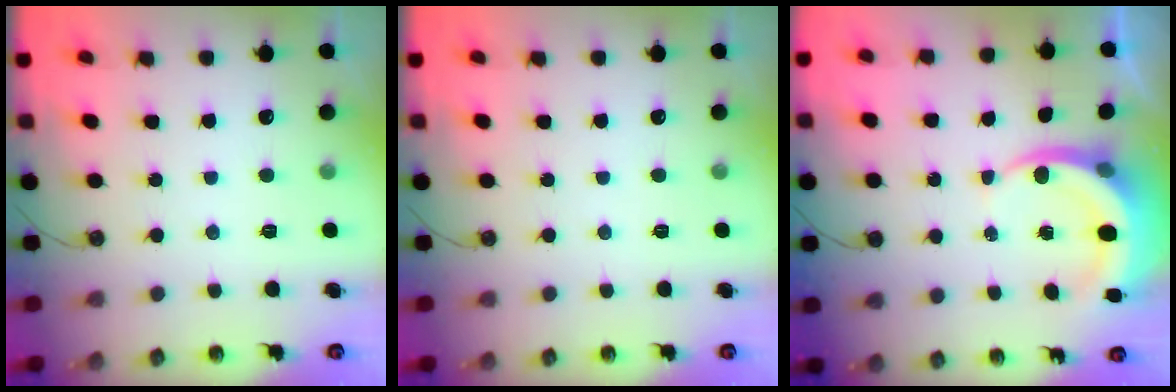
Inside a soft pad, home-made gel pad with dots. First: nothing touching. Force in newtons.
{"total": 0.0}
{"total": 6.4, "press": 6.3, "slide": 0.8}